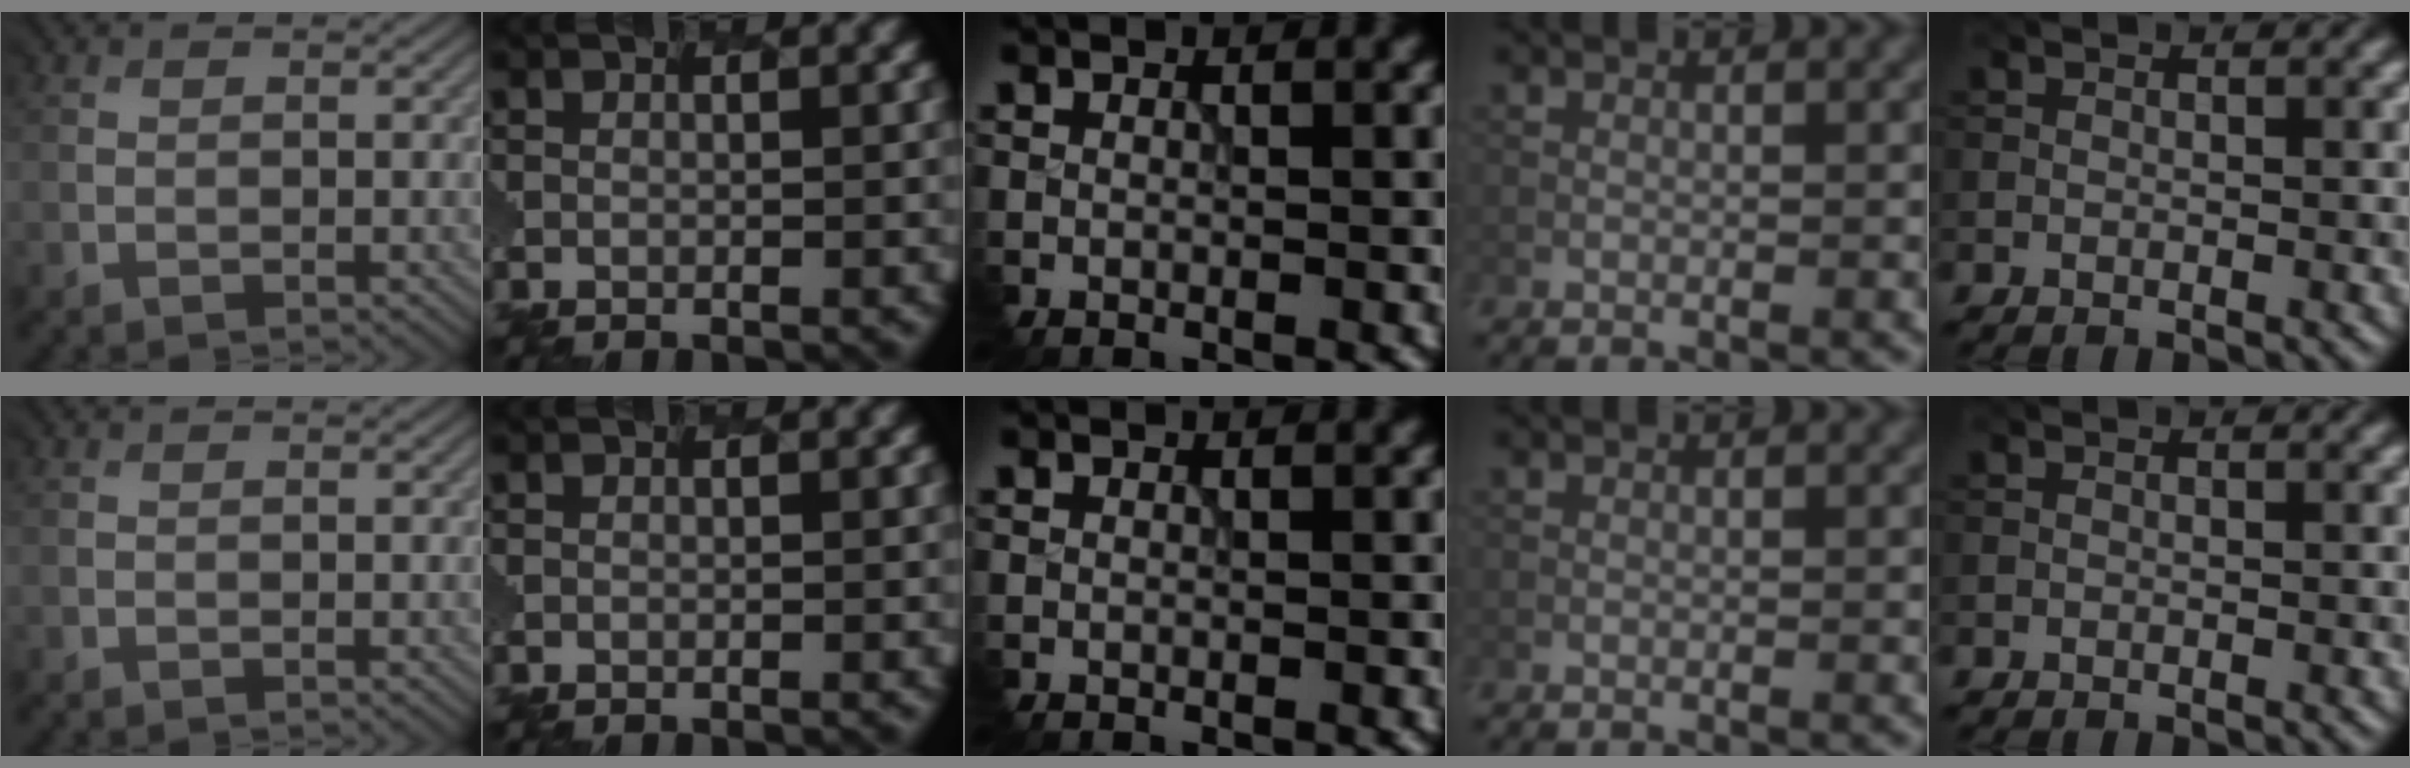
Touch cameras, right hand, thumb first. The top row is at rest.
{}